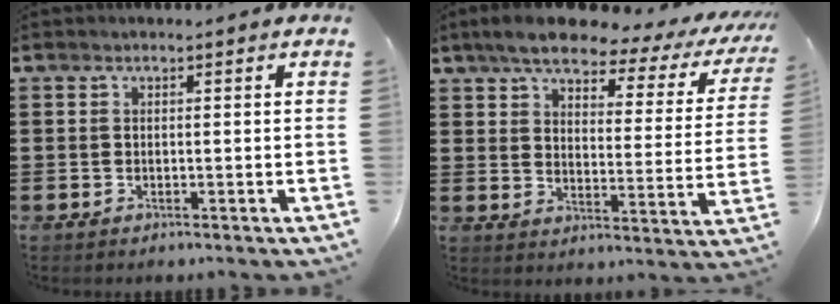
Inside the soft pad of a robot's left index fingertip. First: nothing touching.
{"total": 6.7, "force": [5.5, 1.6, 3.4], "torque": [-0.086, -0.027, 0.089]}